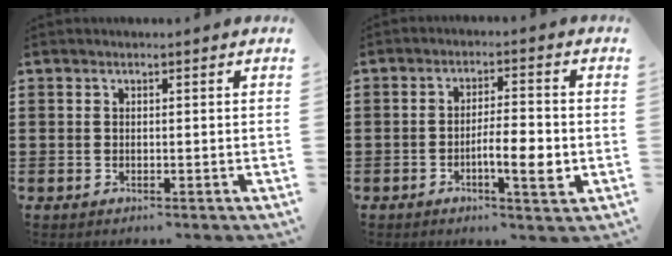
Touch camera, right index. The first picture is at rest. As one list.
[{"total": 6.1, "force": [-1.8, 1.4, 5.7], "torque": [-0.095, 0.002, -0.031]}]